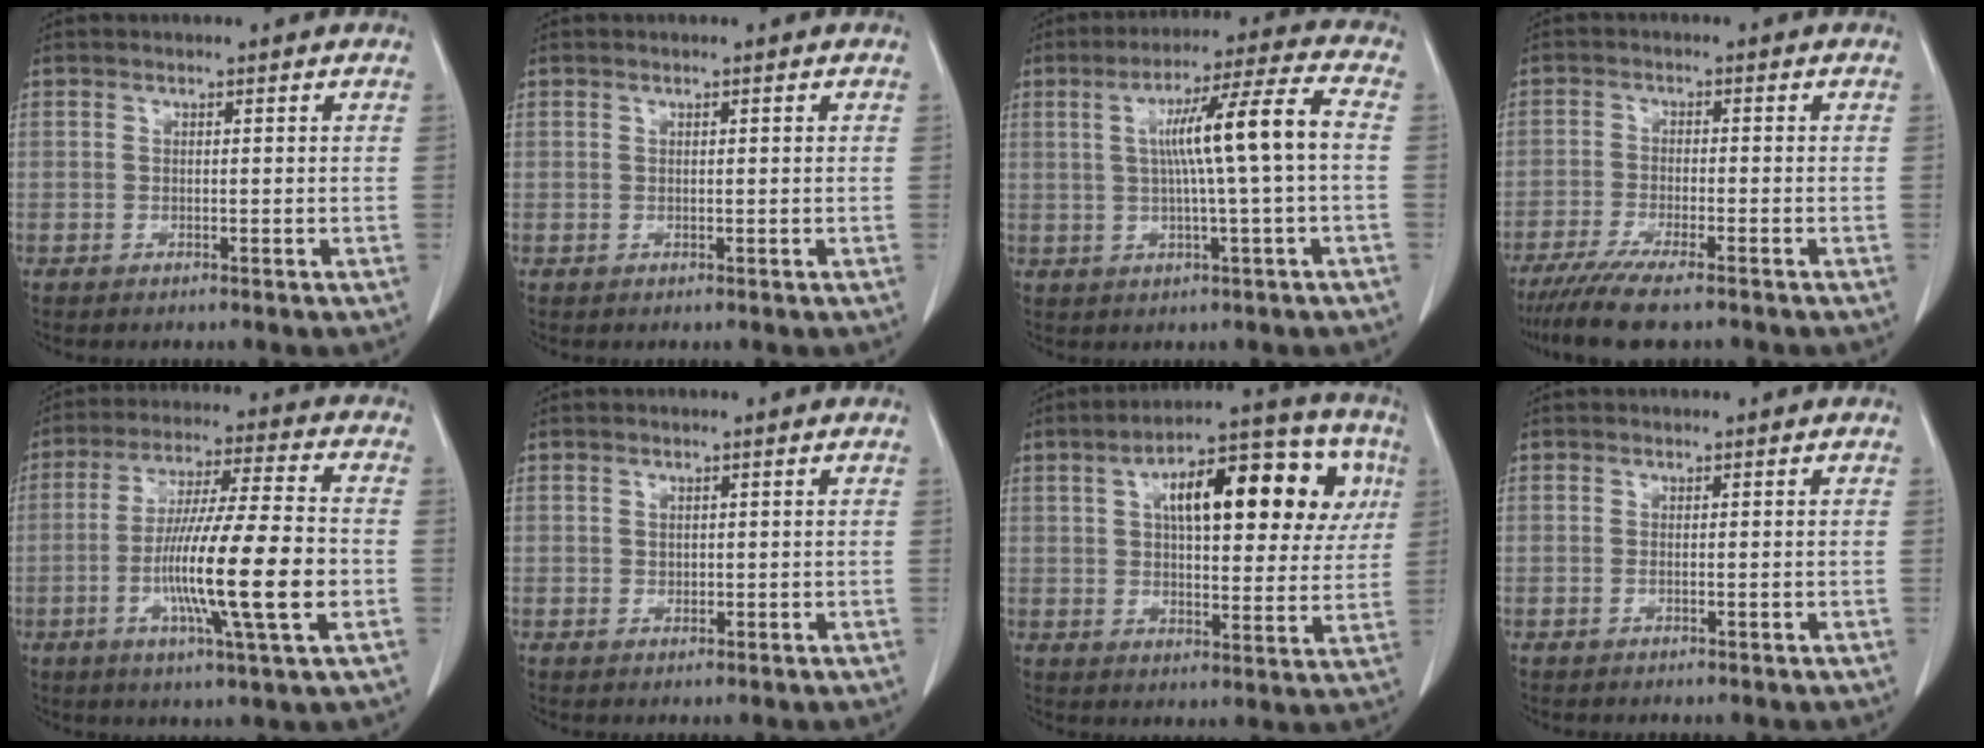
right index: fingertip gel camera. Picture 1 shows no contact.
{"total": 0.6, "force": [0.2, 0.2, 0.5], "torque": [-0.012, 0.002, 0.006]}
{"total": 12.9, "force": [0.7, -0.5, 12.9], "torque": [-0.212, 0.019, 0.013]}
{"total": 9.0, "force": [-7.1, 1.0, 5.4], "torque": [-0.088, -0.021, -0.114]}
{"total": 16.8, "force": [-3.8, 0.6, 16.4], "torque": [-0.288, -0.007, -0.068]}
{"total": 1.2, "force": [0.2, 1.0, 0.6], "torque": [-0.011, 0.001, 0.007]}
{"total": 19.6, "force": [6.3, 7.9, 16.9], "torque": [-0.246, 0.050, 0.090]}
{"total": 0.9, "force": [-0.2, 0.2, 0.9], "torque": [-0.019, 0.005, 0.002]}